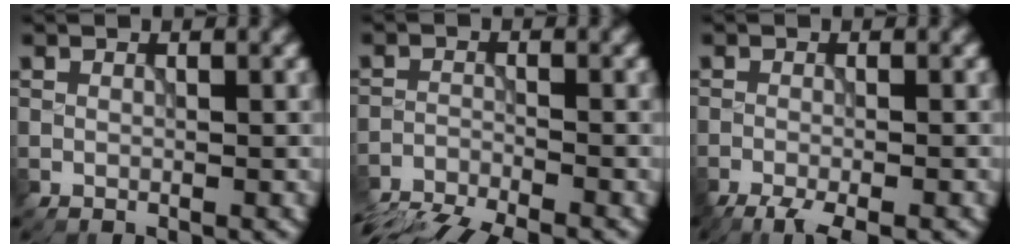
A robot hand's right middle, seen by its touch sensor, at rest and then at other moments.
{"total": 9.4, "force": [-8.8, 1.8, 2.6], "torque": [-0.044, -0.025, -0.138]}
{"total": 4.3, "force": [-3.0, 0.9, 2.9], "torque": [-0.041, -0.010, -0.053]}